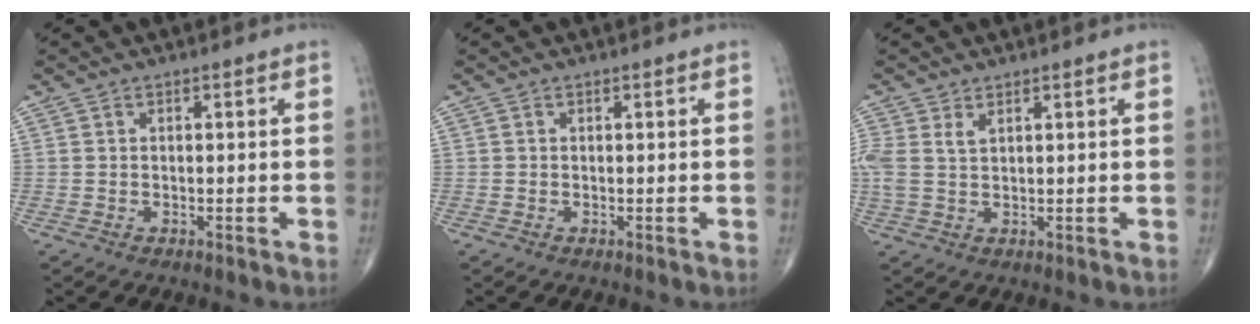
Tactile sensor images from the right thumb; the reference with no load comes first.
{"total": 0.0}
{"total": 3.7, "force": [1.6, 1.8, 2.8], "torque": [-0.079, 0.010, 0.040]}